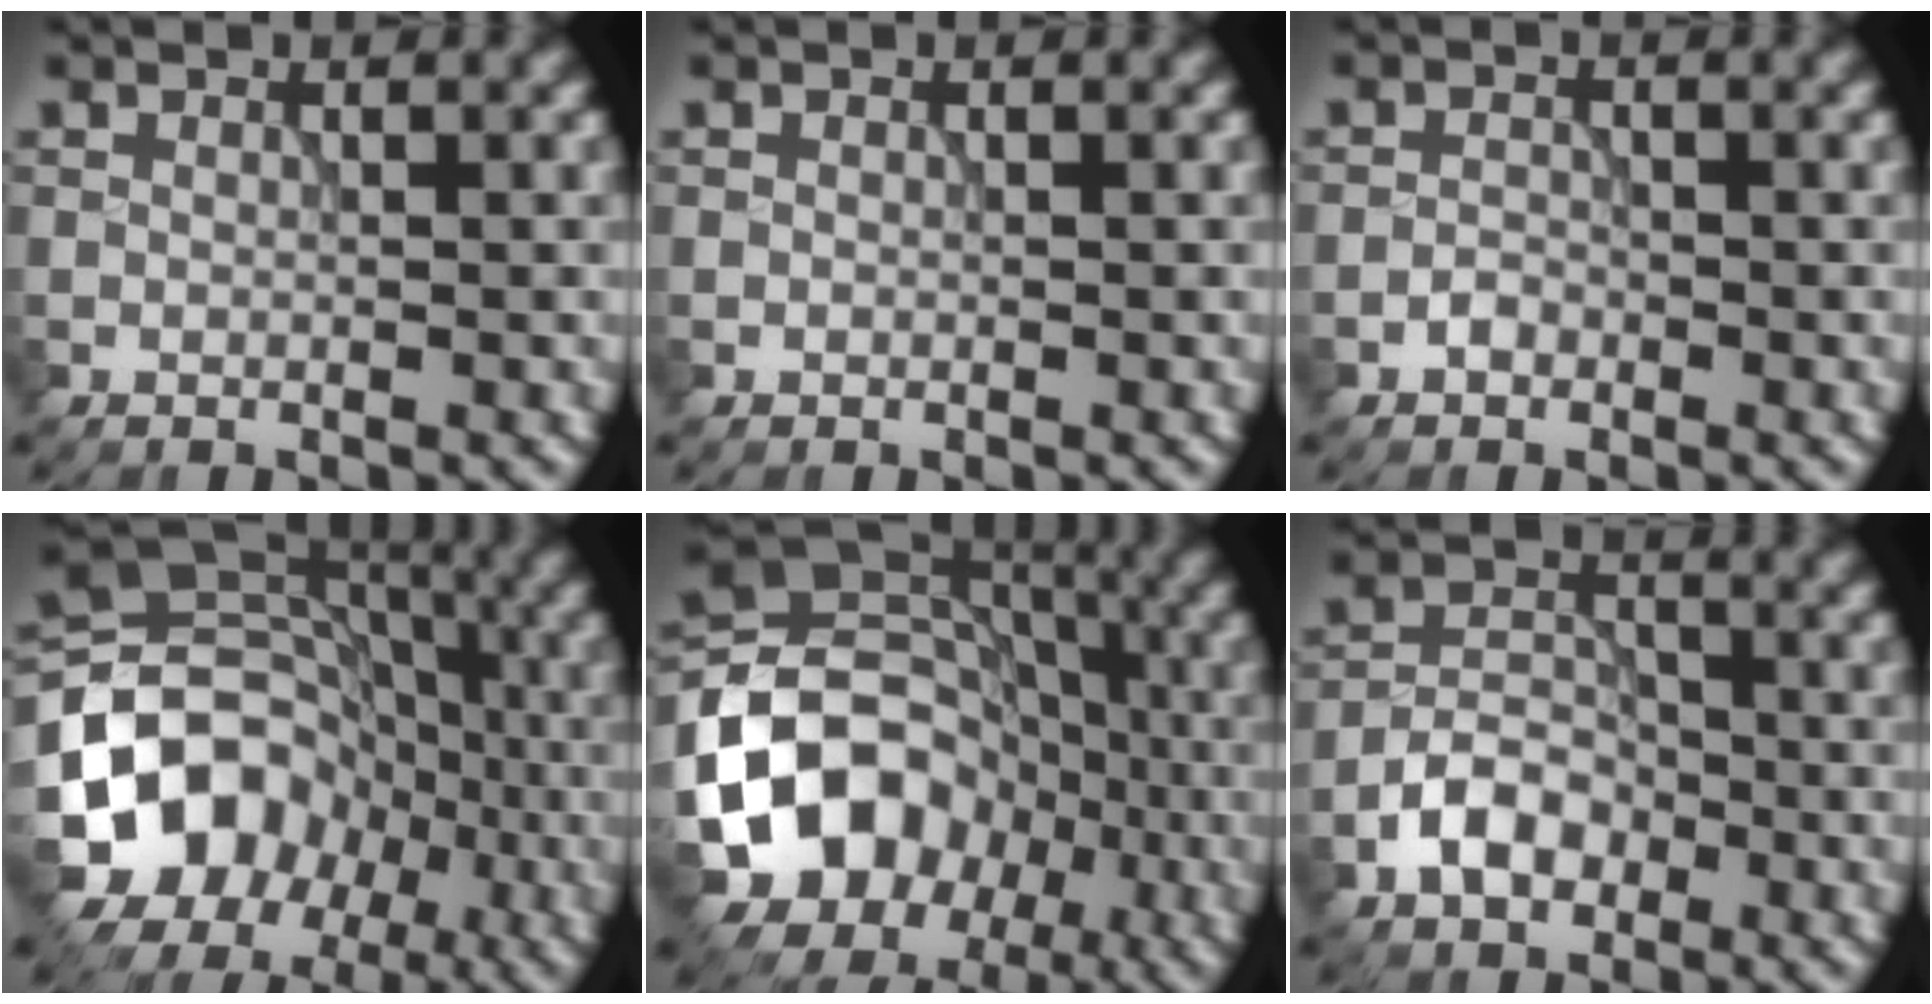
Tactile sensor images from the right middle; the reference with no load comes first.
{"total": 0.0}
{"total": 1.0, "force": [-0.7, 0.6, 0.4], "torque": [-0.006, 0.002, -0.014]}
{"total": 10.3, "force": [-3.6, 8.5, 4.7], "torque": [-0.075, 0.007, -0.070]}
{"total": 11.1, "force": [-3.8, 9.0, 5.1], "torque": [-0.079, 0.004, -0.067]}
{"total": 4.0, "force": [-2.1, 2.5, 2.3], "torque": [-0.036, 0.007, -0.043]}